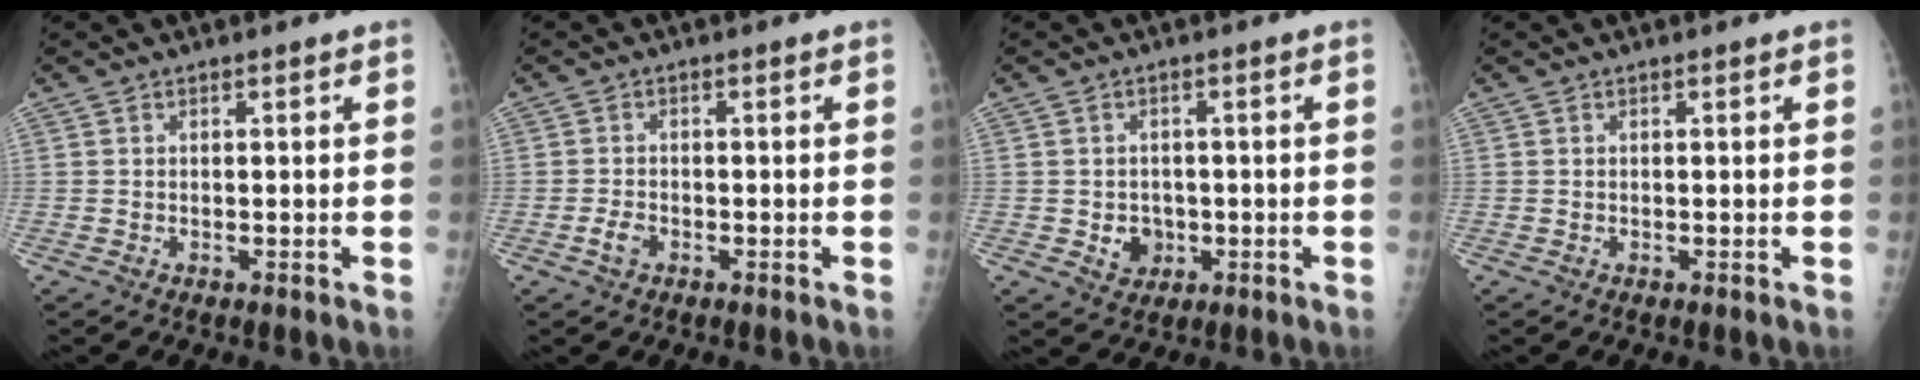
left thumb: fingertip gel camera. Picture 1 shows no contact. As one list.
[{"total": 2.3, "force": [-1.1, 1.5, 1.4], "torque": [-0.024, 0.005, -0.021]}, {"total": 4.0, "force": [-0.7, 3.5, 1.7], "torque": [-0.005, 0.004, -0.003]}, {"total": 0.0}]